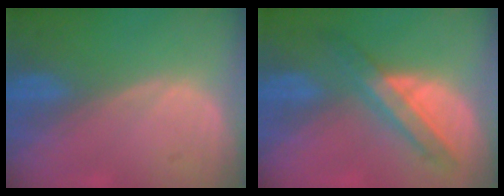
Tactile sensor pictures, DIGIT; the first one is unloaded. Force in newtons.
{"total": 5.9, "press": 5.9, "slide": 0.4}